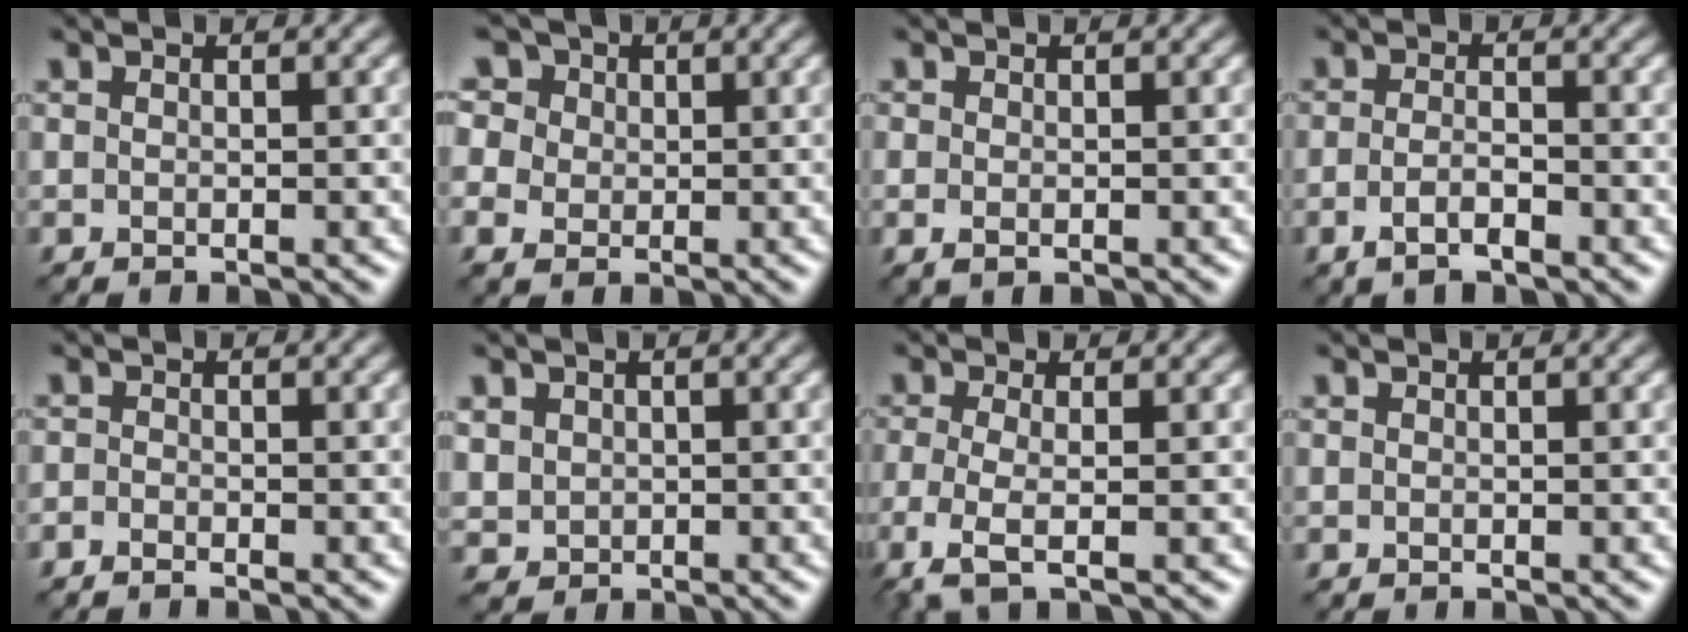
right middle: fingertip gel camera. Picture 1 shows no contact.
{"total": 8.7, "force": [3.4, 6.7, 4.4], "torque": [-0.084, 0.035, 0.026]}
{"total": 0.9, "force": [-0.2, 0.5, 0.7], "torque": [-0.020, -0.005, -0.003]}
{"total": 2.2, "force": [-1.1, 0.8, 1.8], "torque": [-0.037, -0.003, -0.023]}
{"total": 0.9, "force": [-0.8, 0.2, 0.3], "torque": [-0.003, -0.003, -0.019]}
{"total": 2.0, "force": [0.3, 1.9, 0.4], "torque": [-0.014, -0.004, 0.012]}
{"total": 4.1, "force": [-2.0, 1.1, 3.5], "torque": [-0.080, -0.012, -0.047]}
{"total": 0.0}